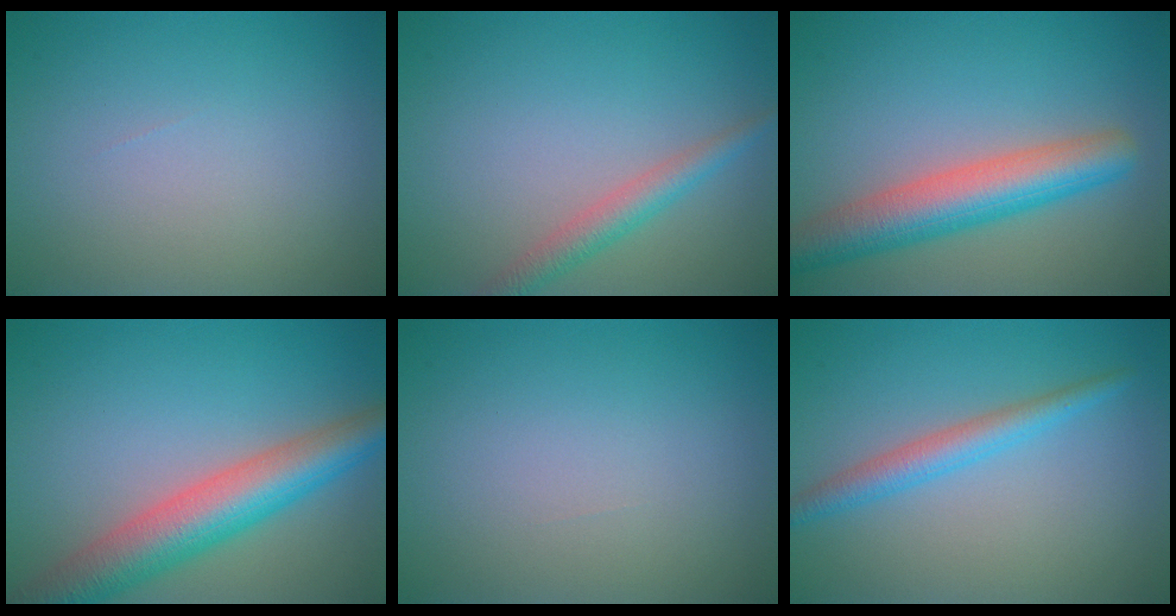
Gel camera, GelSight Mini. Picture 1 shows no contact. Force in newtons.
{"total": 2.5, "press": 2.5, "slide": 0.1}
{"total": 6.6, "press": 6.6, "slide": 0.2}
{"total": 7.7, "press": 7.7, "slide": 0.3}
{"total": 0.0}
{"total": 2.7, "press": 2.7, "slide": 0.1}